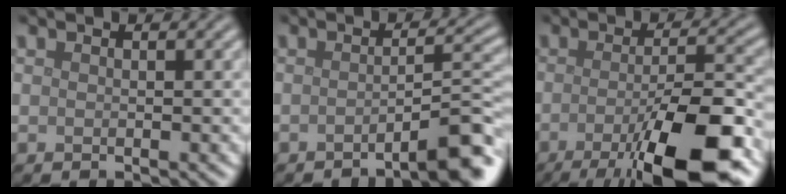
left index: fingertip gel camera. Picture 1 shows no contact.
{"total": 4.9, "force": [-2.8, 0.8, 3.9], "torque": [-0.041, 0.017, -0.048]}
{"total": 11.6, "force": [-5.3, 2.8, 9.9], "torque": [-0.143, -0.004, -0.087]}